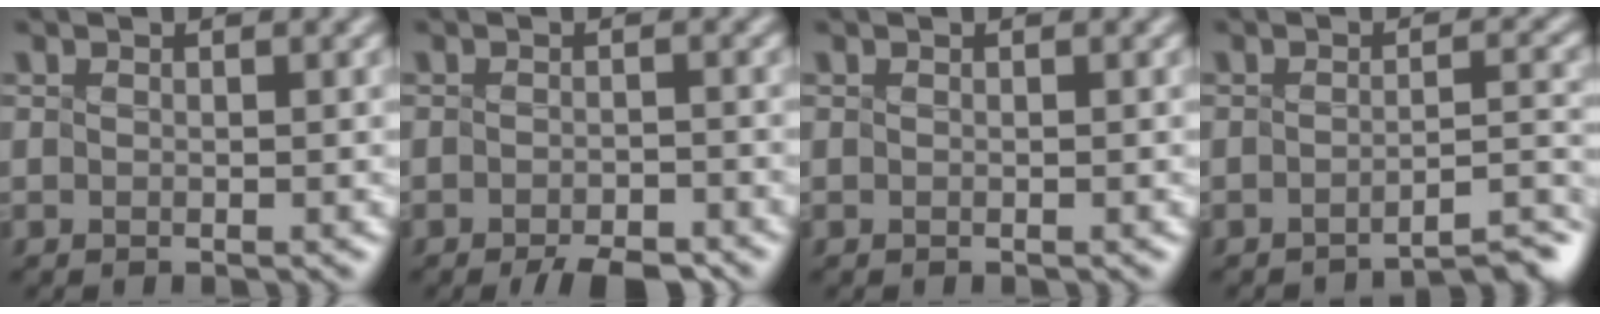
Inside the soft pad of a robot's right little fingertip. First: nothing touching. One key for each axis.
{"total": 3.4, "fx": -2.7, "fy": 0.9, "fz": 1.9, "tx": -0.025, "ty": -0.002, "tz": -0.042}
{"total": 0.0}
{"total": 3.7, "fx": -3.2, "fy": 0.5, "fz": 1.9, "tx": -0.017, "ty": 0.014, "tz": -0.053}